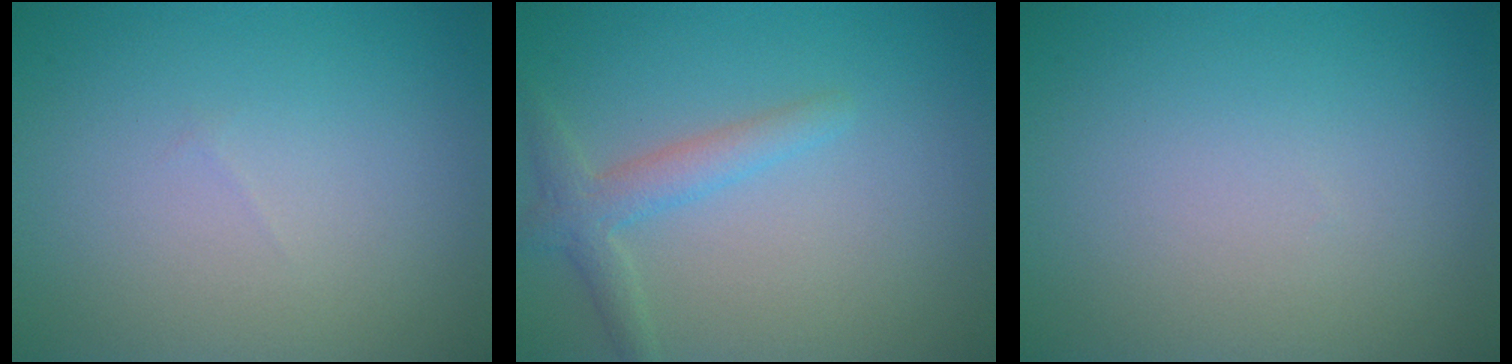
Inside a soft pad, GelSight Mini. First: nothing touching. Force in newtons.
{"total": 2.5, "press": 2.5, "slide": 0.1}
{"total": 0.0}